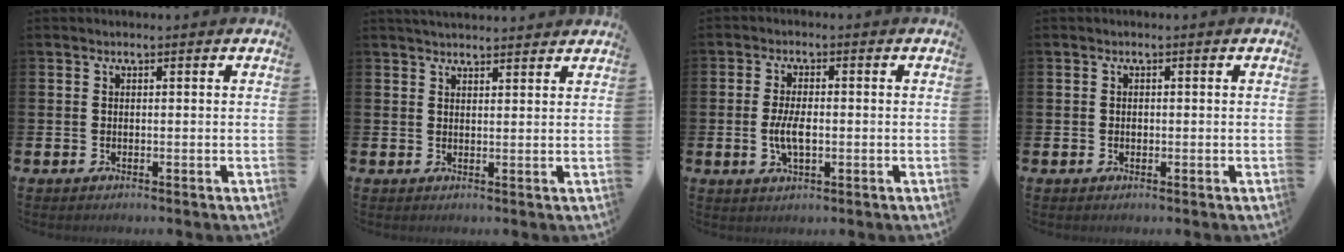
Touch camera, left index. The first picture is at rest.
{"total": 2.8, "force": [2.7, 0.3, 0.3], "torque": [-0.005, -0.012, 0.049]}
{"total": 4.5, "force": [-0.4, 1.9, 4.1], "torque": [-0.074, -0.002, -0.011]}
{"total": 0.5, "force": [0.0, 0.5, 0.2], "torque": [0.001, 0.001, -0.003]}